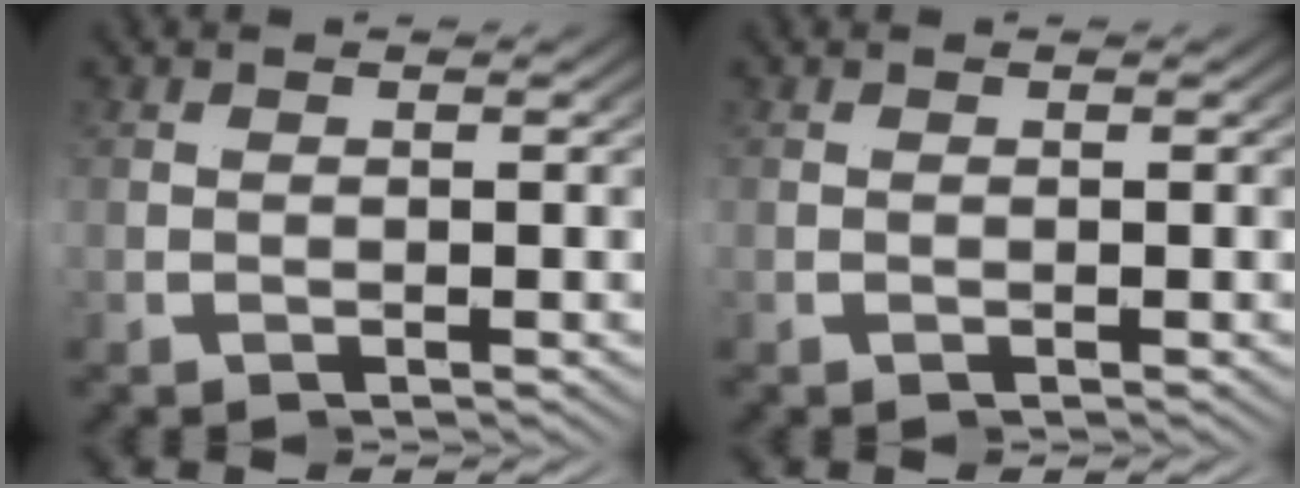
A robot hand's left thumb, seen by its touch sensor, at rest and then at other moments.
{"total": 0.0}